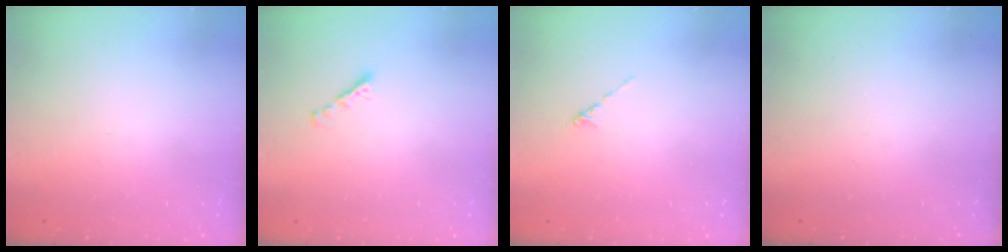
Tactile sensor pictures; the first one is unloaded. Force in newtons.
{"total": 2.1, "press": 2.1, "slide": 0.3}
{"total": 0.0}
{"total": 0.0}